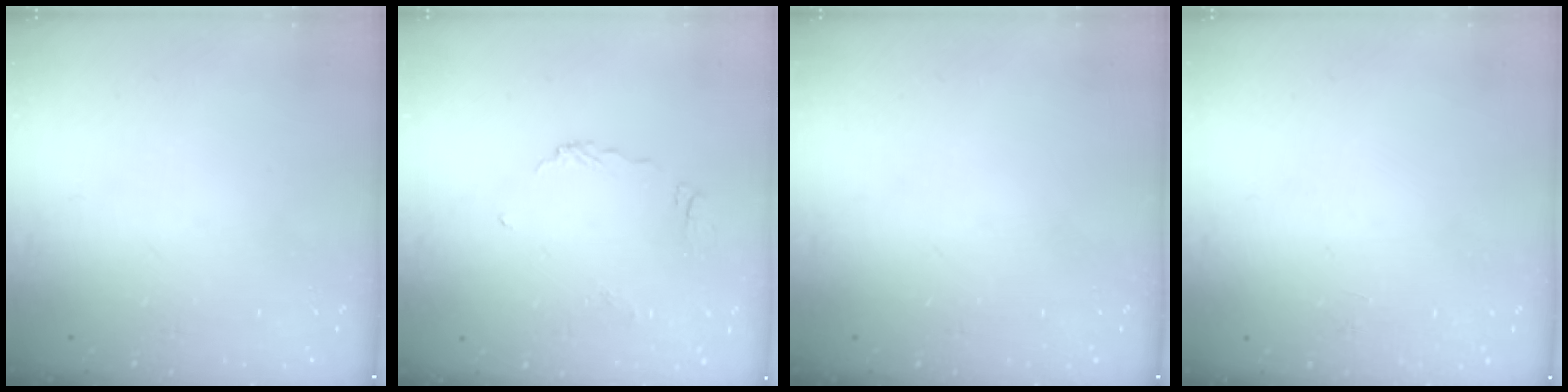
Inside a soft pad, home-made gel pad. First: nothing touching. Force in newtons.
{"total": 6.5, "press": 6.5, "slide": 0.7}
{"total": 0.0}
{"total": 2.3, "press": 2.3, "slide": 0.2}